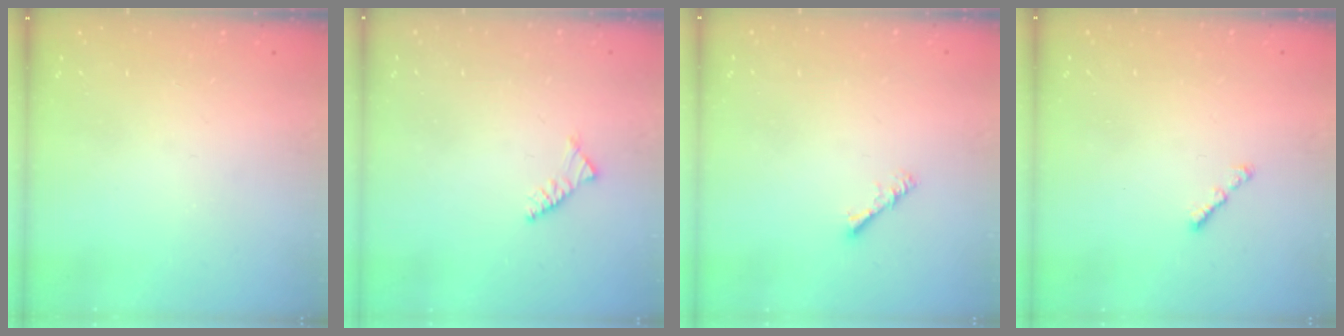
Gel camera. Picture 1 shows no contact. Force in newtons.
{"total": 3.0, "press": 2.9, "slide": 0.8}
{"total": 2.4, "press": 2.4, "slide": 0.3}
{"total": 1.0, "press": 0.9, "slide": 0.5}